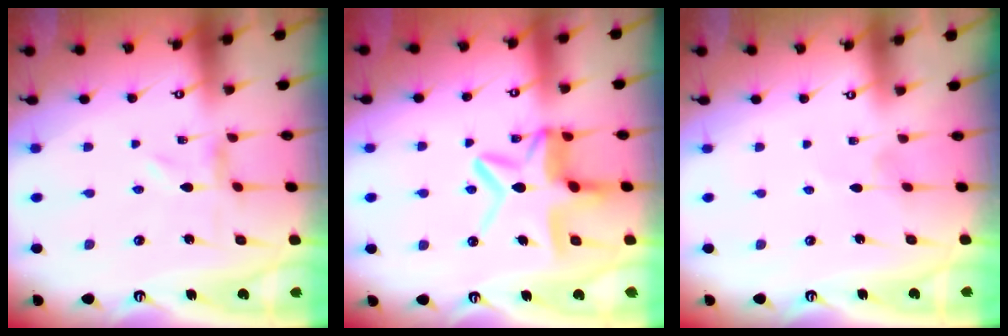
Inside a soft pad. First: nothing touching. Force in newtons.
{"total": 12.1, "press": 12.0, "slide": 1.3}
{"total": 0.8, "press": 0.8, "slide": 0.2}